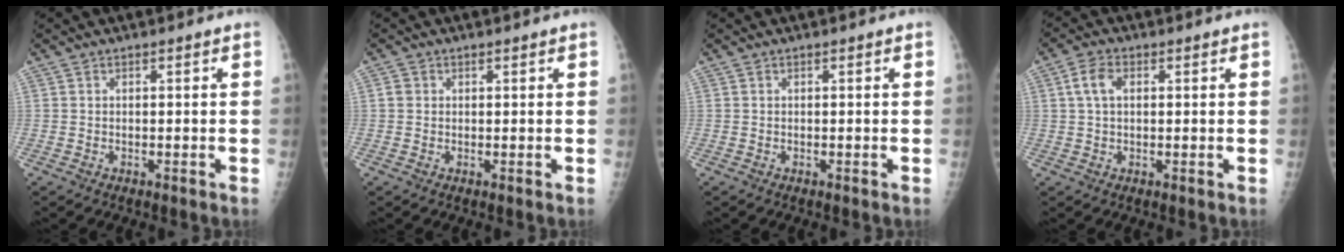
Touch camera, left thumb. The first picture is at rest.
{"total": 1.2, "force": [0.2, 1.1, 0.4], "torque": [0.000, 0.002, 0.002]}
{"total": 0.0}
{"total": 4.4, "force": [1.0, 2.7, 3.3], "torque": [-0.068, 0.007, 0.017]}